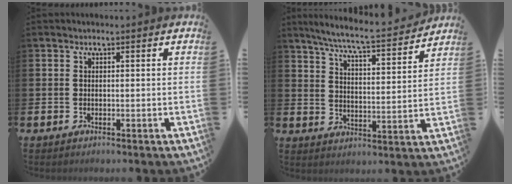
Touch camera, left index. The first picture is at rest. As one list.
[{"total": 7.0, "force": [6.5, 0.0, 2.7], "torque": [-0.077, -0.046, 0.108]}]